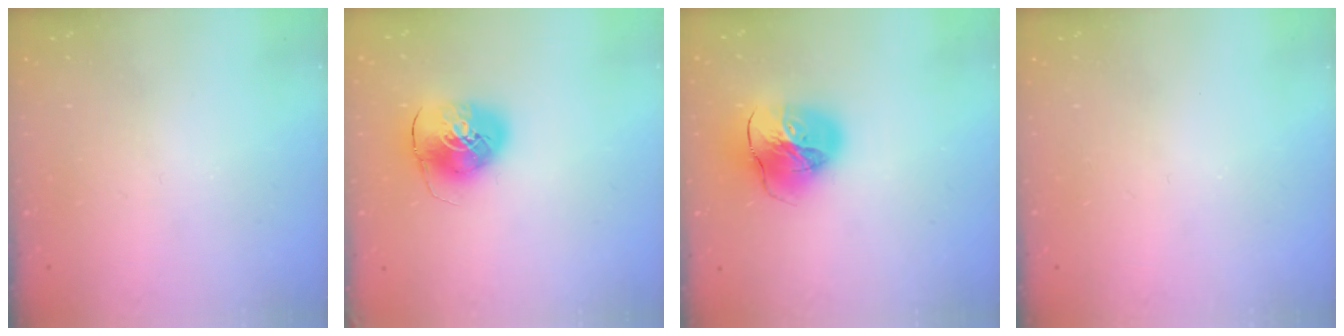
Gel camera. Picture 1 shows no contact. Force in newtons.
{"total": 9.8, "press": 9.7, "slide": 1.5}
{"total": 19.2, "press": 19.0, "slide": 2.1}
{"total": 0.0}